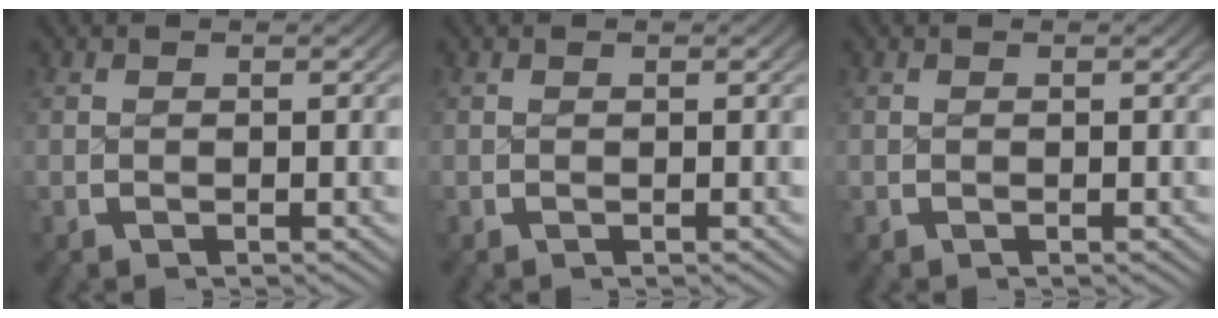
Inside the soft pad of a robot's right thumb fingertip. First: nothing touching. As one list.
[{"total": 0.0}, {"total": 0.0}]